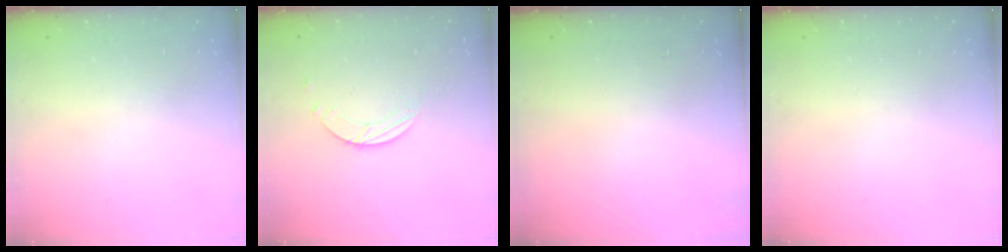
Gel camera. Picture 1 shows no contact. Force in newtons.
{"total": 1.5, "press": 1.5, "slide": 0.1}
{"total": 0.0}
{"total": 0.0}